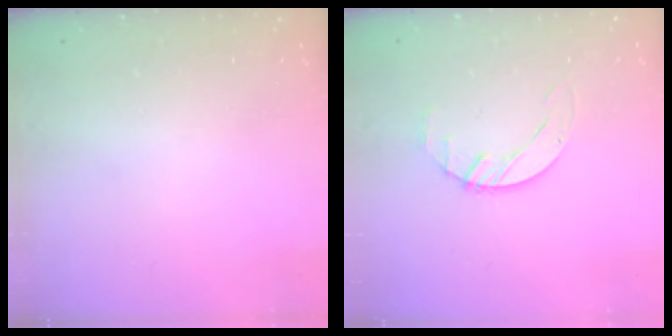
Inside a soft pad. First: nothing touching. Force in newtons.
{"total": 2.0, "press": 2.0, "slide": 0.3}